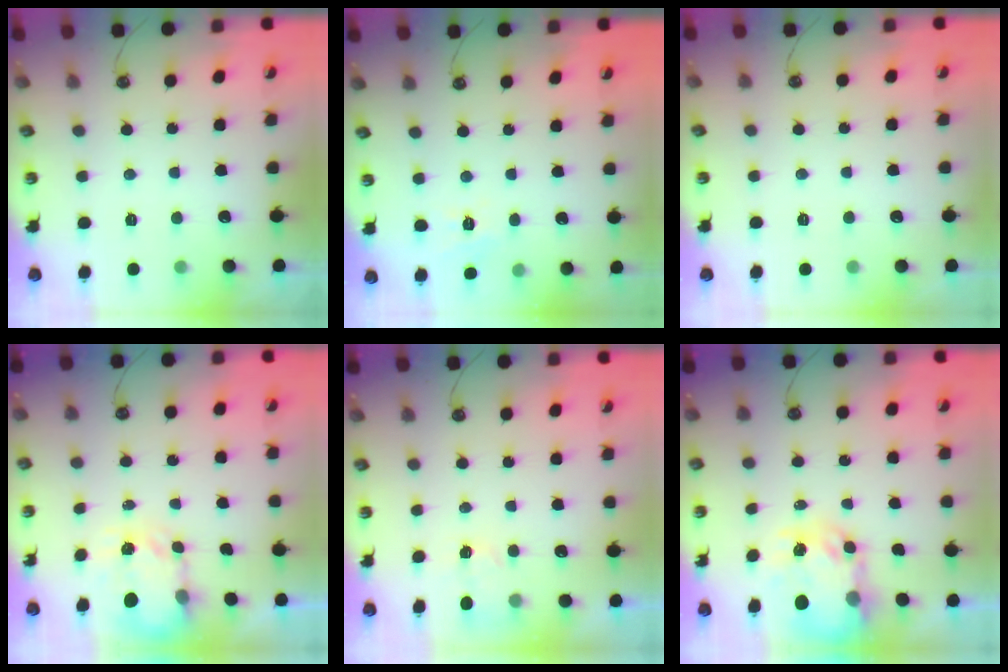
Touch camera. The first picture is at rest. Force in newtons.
{"total": 5.7, "press": 5.6, "slide": 0.7}
{"total": 0.0}
{"total": 3.5, "press": 3.5, "slide": 0.3}
{"total": 2.6, "press": 2.5, "slide": 0.4}
{"total": 6.8, "press": 6.7, "slide": 0.5}